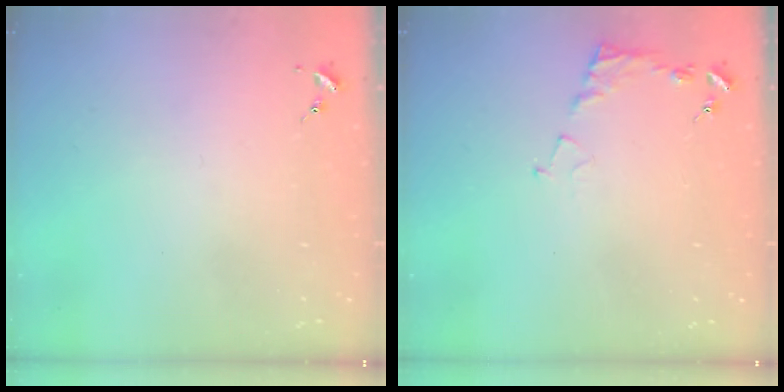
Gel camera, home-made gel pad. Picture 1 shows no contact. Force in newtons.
{"total": 7.0, "press": 7.0, "slide": 0.6}